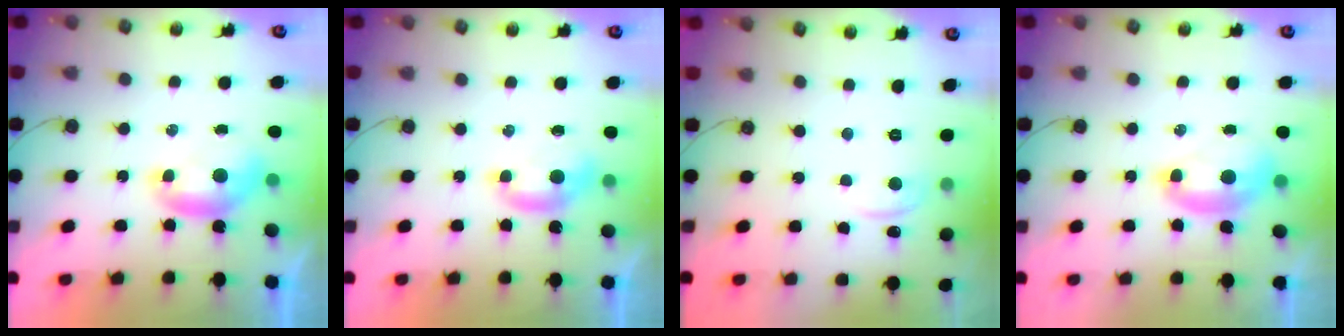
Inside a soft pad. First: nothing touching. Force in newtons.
{"total": 0.9, "press": 0.7, "slide": 0.6}
{"total": 0.0}
{"total": 2.6, "press": 2.6, "slide": 0.5}